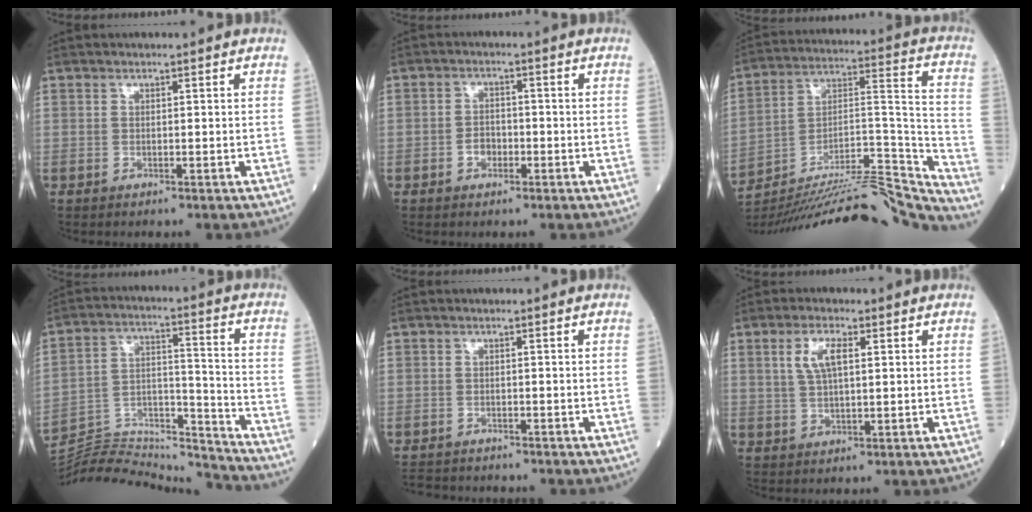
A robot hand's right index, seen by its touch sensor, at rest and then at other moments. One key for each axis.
{"total": 2.5, "fx": -1.1, "fy": 1.7, "fz": 1.5, "tx": -0.026, "ty": 0.006, "tz": -0.018}
{"total": 29.9, "fx": -28.0, "fy": 2.0, "fz": 10.4, "tx": -0.136, "ty": 0.012, "tz": -0.417}
{"total": 18.9, "fx": -18.9, "fy": 0.5, "fz": 1.4, "tx": -0.024, "ty": 0.051, "tz": -0.301}
{"total": 4.5, "fx": -4.2, "fy": 1.7, "fz": 0.5, "tx": -0.006, "ty": -0.006, "tz": -0.067}
{"total": 4.9, "fx": 1.6, "fy": 1.5, "fz": 4.4, "tx": -0.093, "ty": 0.007, "tz": 0.035}